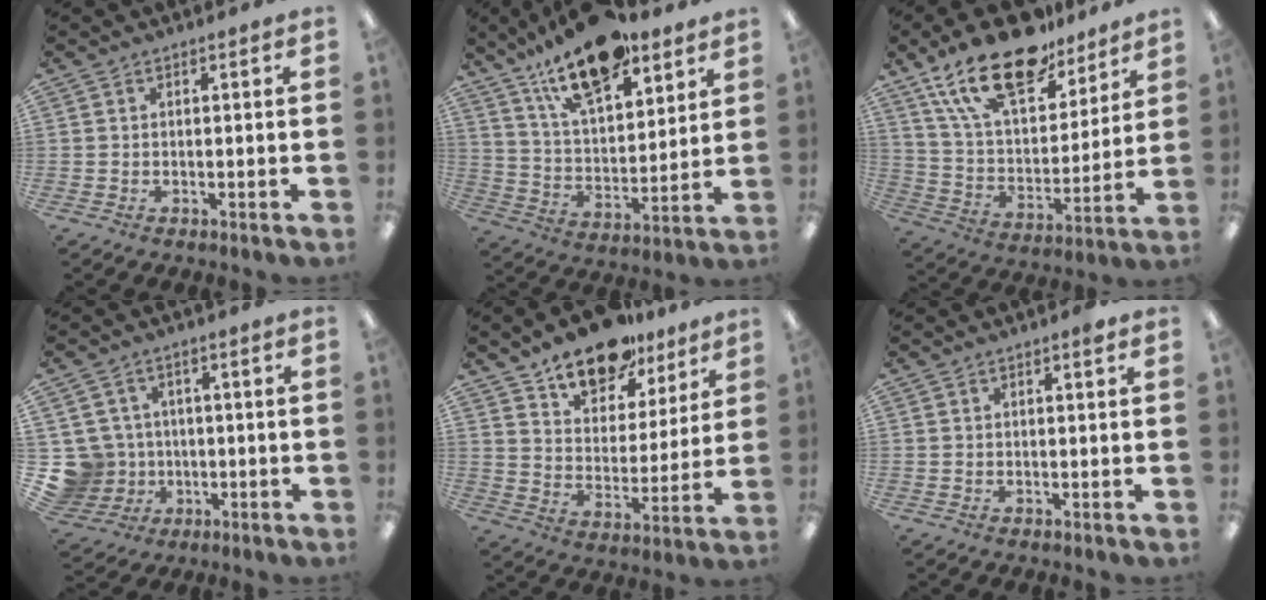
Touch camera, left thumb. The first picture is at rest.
{"total": 18.7, "force": [13.7, 7.8, 10.1], "torque": [-0.173, -0.070, 0.236]}
{"total": 21.7, "force": [15.1, 9.9, 12.2], "torque": [-0.217, -0.075, 0.269]}
{"total": 9.3, "force": [-0.6, 9.1, 1.8], "torque": [-0.079, 0.013, 0.001]}
{"total": 14.9, "force": [11.9, 7.1, 5.5], "torque": [-0.083, -0.078, 0.214]}
{"total": 1.3, "force": [0.7, 0.2, 1.0], "torque": [-0.015, -0.001, 0.010]}